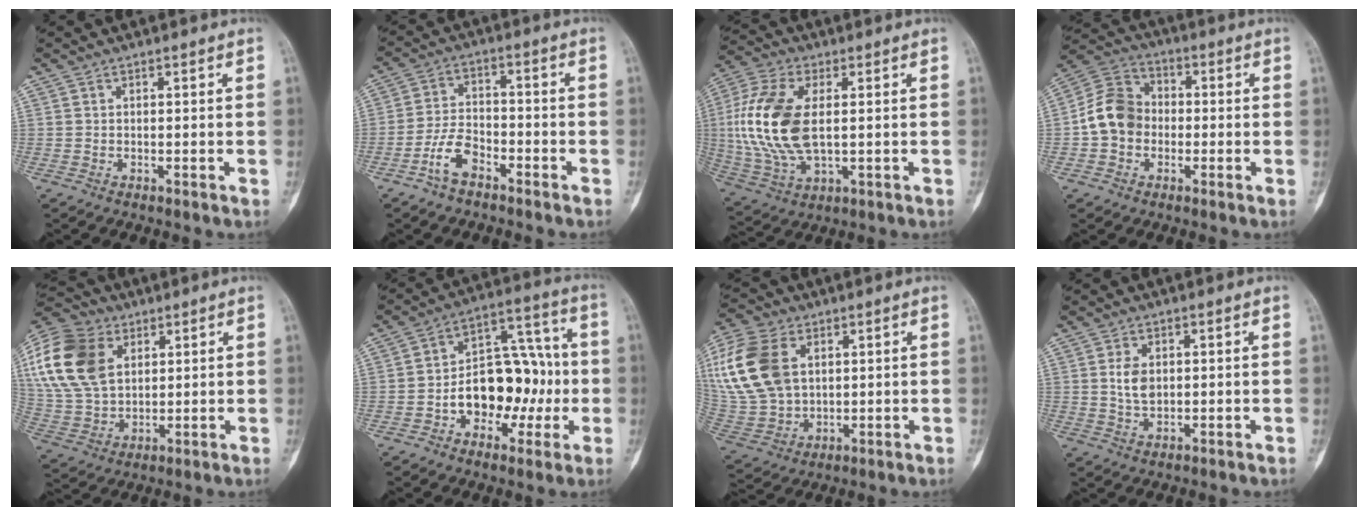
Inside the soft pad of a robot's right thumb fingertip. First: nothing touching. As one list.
[{"total": 6.7, "force": [-4.2, 3.5, 3.9], "torque": [-0.076, 0.032, -0.081]}, {"total": 17.1, "force": [1.0, 9.0, 14.4], "torque": [-0.323, -0.002, 0.023]}, {"total": 10.0, "force": [-1.2, 8.3, 5.4], "torque": [-0.087, 0.032, -0.037]}, {"total": 19.4, "force": [6.1, 13.4, 12.6], "torque": [-0.258, -0.004, 0.114]}, {"total": 16.1, "force": [-2.9, 10.7, 11.6], "torque": [-0.127, 0.052, -0.044]}, {"total": 21.0, "force": [5.6, 14.4, 14.2], "torque": [-0.324, 0.000, 0.114]}, {"total": 4.2, "force": [0.5, 2.7, 3.2], "torque": [-0.057, -0.004, 0.012]}]